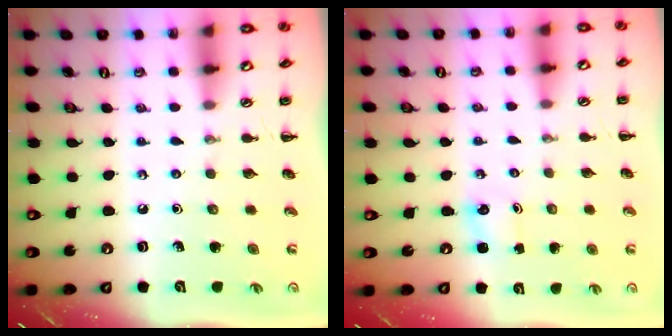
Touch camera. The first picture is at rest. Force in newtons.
{"total": 1.2, "press": 1.2, "slide": 0.2}